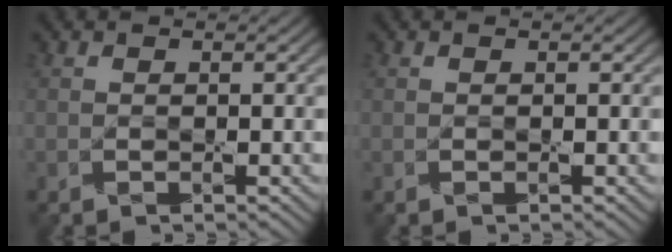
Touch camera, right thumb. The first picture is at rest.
{"total": 0.0}